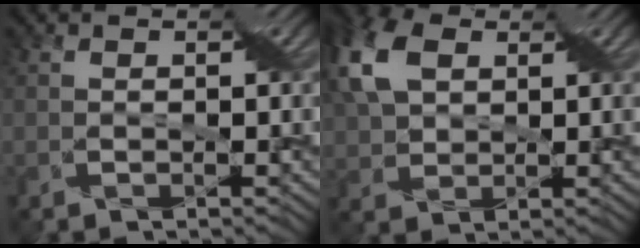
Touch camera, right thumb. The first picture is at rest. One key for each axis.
{"total": 9.5, "fx": 3.5, "fy": 6.2, "fz": 6.3, "tx": -0.175, "ty": 0.027, "tz": 0.057}